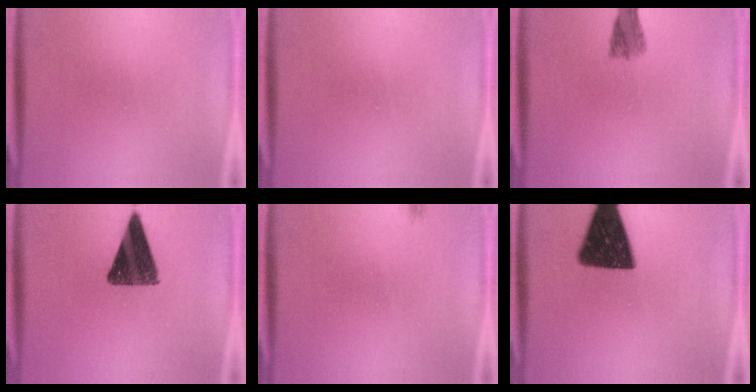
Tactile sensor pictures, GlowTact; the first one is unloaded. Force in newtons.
{"total": 0.0}
{"total": 3.8}
{"total": 12.1}
{"total": 0.6}
{"total": 15.4}